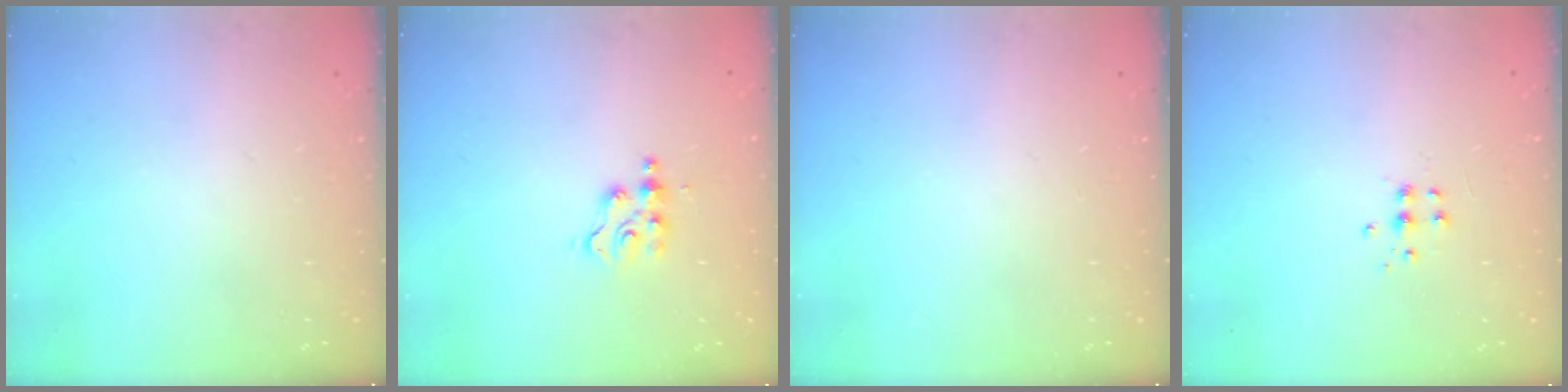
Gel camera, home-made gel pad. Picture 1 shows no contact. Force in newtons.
{"total": 3.9, "press": 3.9, "slide": 0.5}
{"total": 0.0}
{"total": 4.4, "press": 4.4, "slide": 0.4}